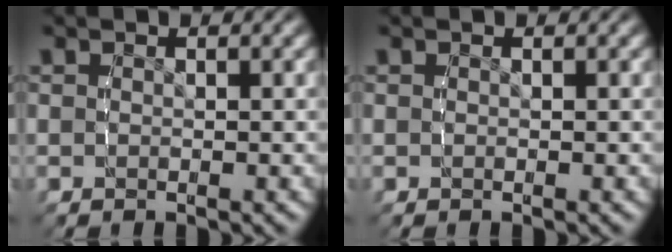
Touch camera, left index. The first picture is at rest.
{"total": 0.0}